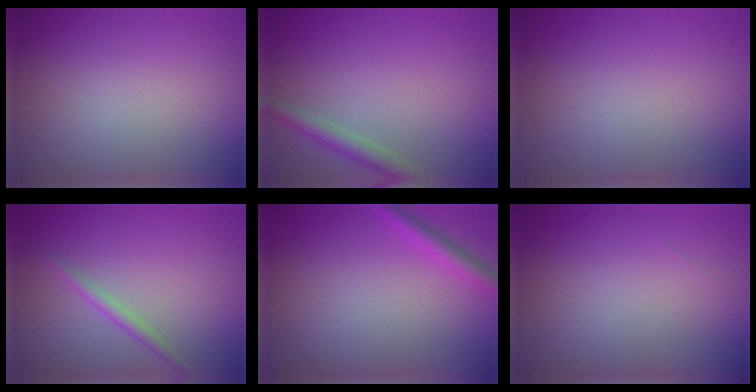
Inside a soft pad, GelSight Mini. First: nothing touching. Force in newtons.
{"total": 2.3, "press": 2.3, "slide": 0.1}
{"total": 0.0}
{"total": 1.4, "press": 1.4, "slide": 0.1}
{"total": 1.9, "press": 1.9, "slide": 0.1}
{"total": 0.0}